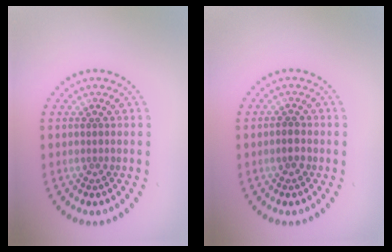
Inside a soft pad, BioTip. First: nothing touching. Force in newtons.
{"total": 1.3, "press": 1.2, "slide": 0.5}